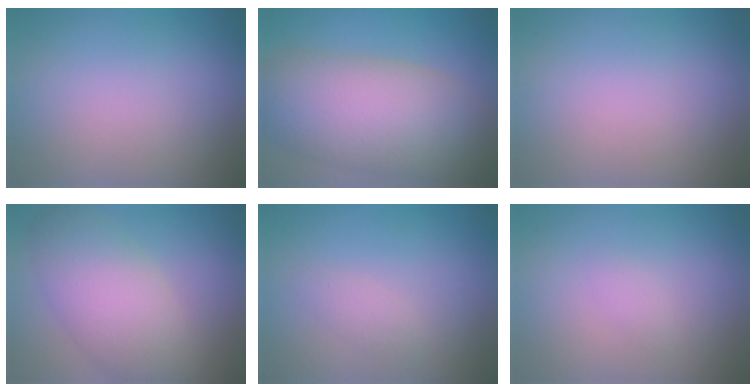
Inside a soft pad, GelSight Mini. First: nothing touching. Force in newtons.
{"total": 10.0, "press": 9.9, "slide": 0.8}
{"total": 0.0}
{"total": 6.5, "press": 6.5, "slide": 0.6}
{"total": 1.1, "press": 1.1, "slide": 0.1}
{"total": 0.6, "press": 0.6, "slide": 0.1}